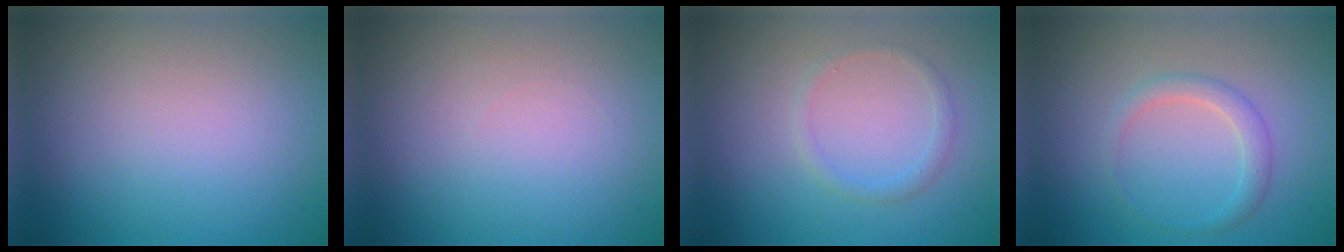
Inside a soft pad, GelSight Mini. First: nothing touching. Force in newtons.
{"total": 0.0}
{"total": 1.2, "press": 1.1, "slide": 0.1}
{"total": 1.8, "press": 1.8, "slide": 0.0}